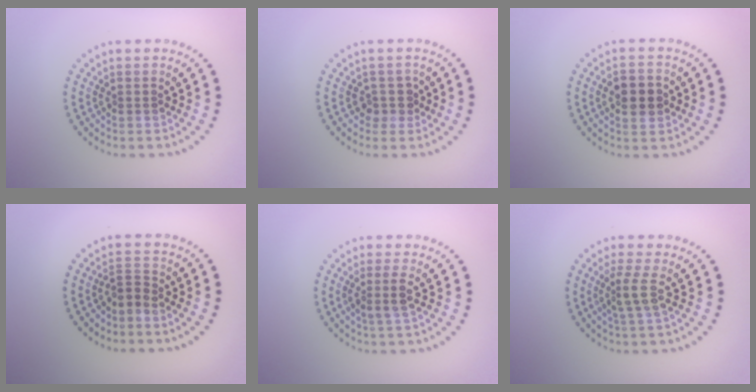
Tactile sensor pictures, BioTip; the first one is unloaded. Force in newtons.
{"total": 1.5, "press": 1.2, "slide": 1.0}
{"total": 3.8, "press": 3.8, "slide": 0.2}
{"total": 1.8, "press": 1.3, "slide": 1.2}
{"total": 1.9, "press": 1.6, "slide": 1.1}
{"total": 2.3, "press": 1.7, "slide": 1.6}